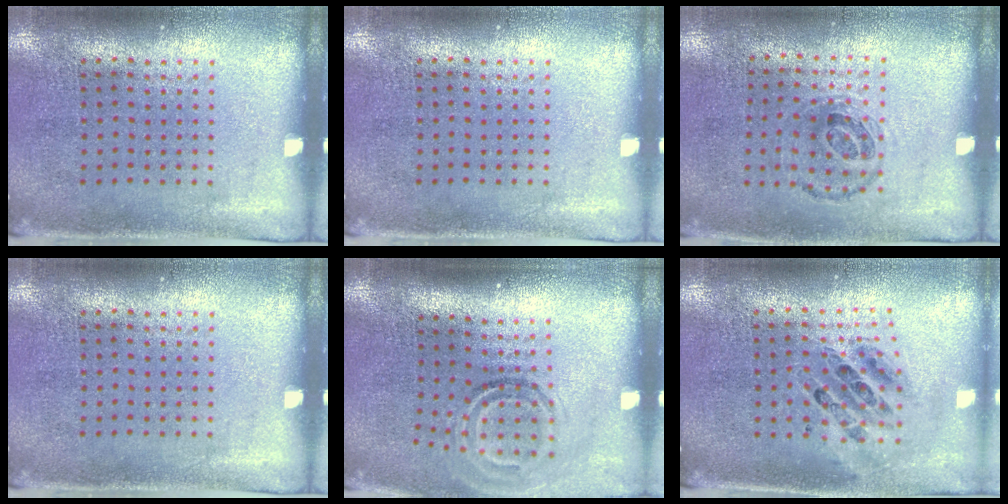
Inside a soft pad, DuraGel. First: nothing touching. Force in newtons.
{"total": 0.0}
{"total": 0.9, "press": 0.7, "slide": 0.6}
{"total": 0.0}
{"total": 1.8, "press": 1.2, "slide": 1.4}
{"total": 0.6, "press": 0.6, "slide": 0.0}